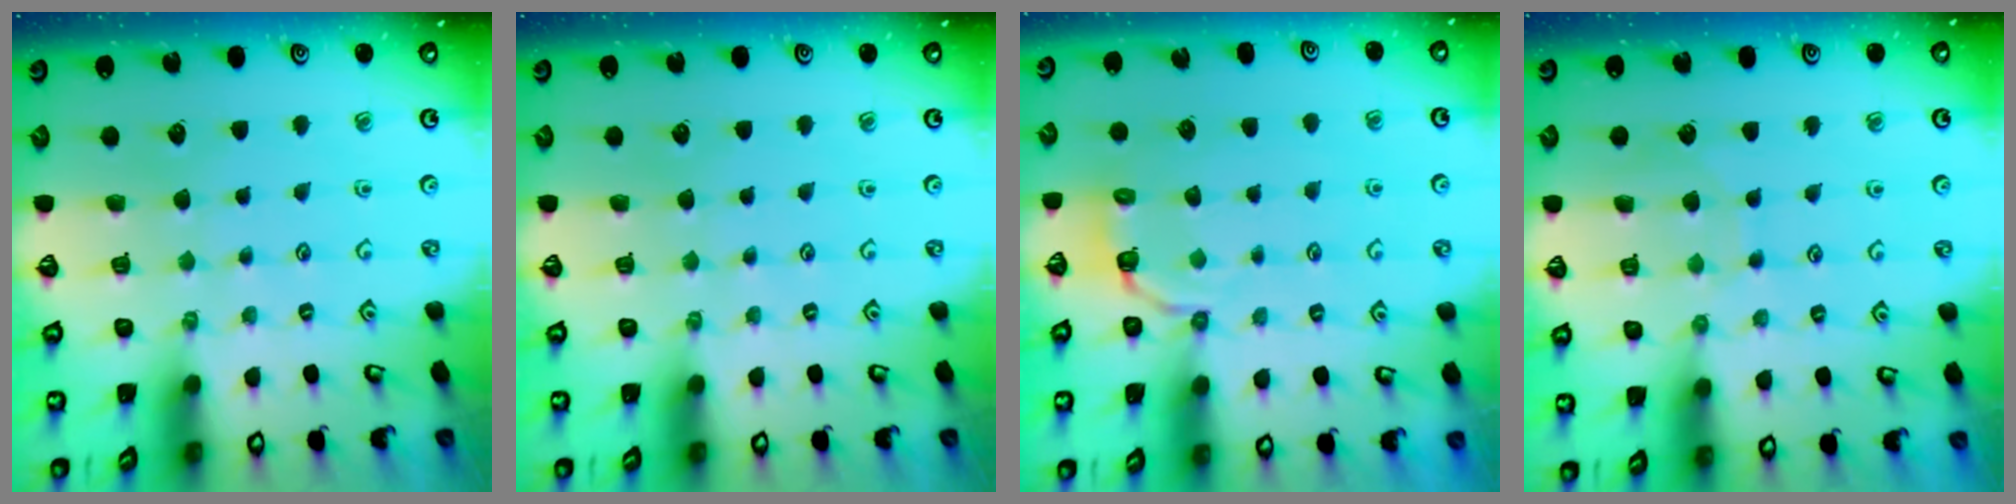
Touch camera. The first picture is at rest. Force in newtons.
{"total": 0.0}
{"total": 3.9, "press": 2.1, "slide": 3.3}
{"total": 6.6, "press": 6.6, "slide": 0.4}